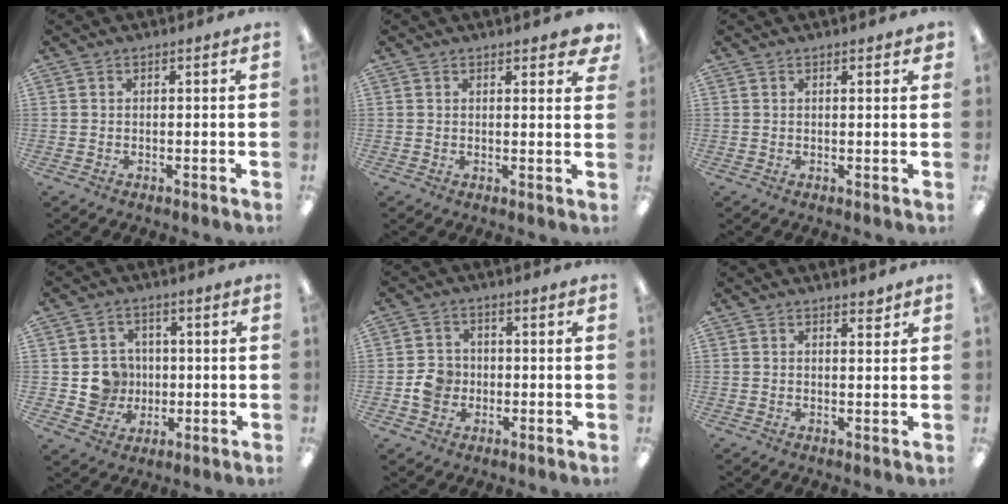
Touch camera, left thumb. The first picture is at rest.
{"total": 2.8, "force": [2.2, 0.8, 1.5], "torque": [-0.010, -0.010, 0.034]}
{"total": 1.1, "force": [0.8, 0.1, 0.7], "torque": [-0.008, -0.003, 0.013]}
{"total": 7.5, "force": [0.1, 7.3, 1.6], "torque": [-0.026, 0.008, 0.013]}
{"total": 5.6, "force": [-1.1, 5.0, 2.4], "torque": [-0.027, 0.007, -0.020]}
{"total": 2.1, "force": [1.8, 0.5, 0.8], "torque": [-0.002, -0.010, 0.030]}